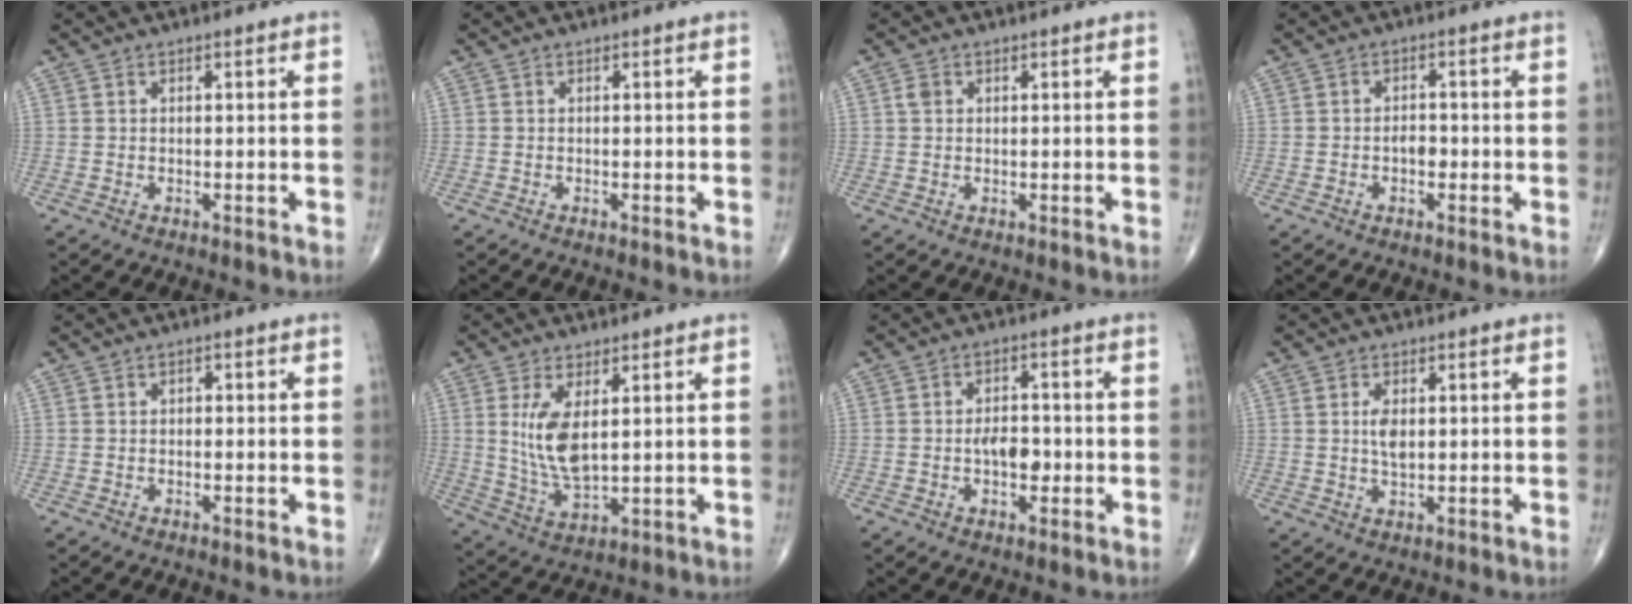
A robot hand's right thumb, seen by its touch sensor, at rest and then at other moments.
{"total": 0.0}
{"total": 1.4, "force": [0.4, 1.1, 0.7], "torque": [-0.013, 0.003, 0.007]}
{"total": 2.4, "force": [-0.7, 1.5, 1.7], "torque": [-0.015, 0.010, -0.014]}
{"total": 0.8, "force": [-0.1, 0.6, 0.5], "torque": [-0.003, 0.002, -0.004]}
{"total": 8.9, "force": [2.1, 3.9, 7.8], "torque": [-0.155, -0.021, 0.053]}
{"total": 5.3, "force": [-1.0, 3.1, 4.2], "torque": [-0.051, 0.013, -0.016]}
{"total": 3.4, "force": [0.6, 1.7, 2.9], "torque": [-0.051, -0.006, 0.011]}